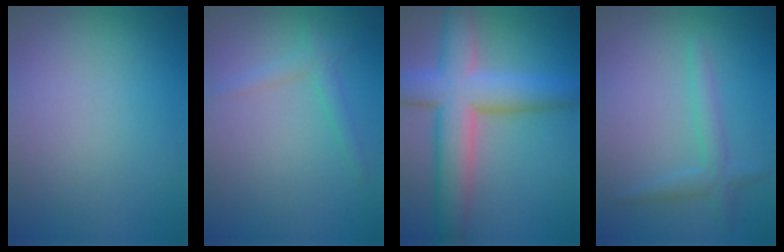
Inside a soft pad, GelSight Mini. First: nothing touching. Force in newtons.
{"total": 1.5, "press": 1.5, "slide": 0.0}
{"total": 8.0, "press": 8.0, "slide": 0.3}
{"total": 2.0, "press": 2.0, "slide": 0.1}